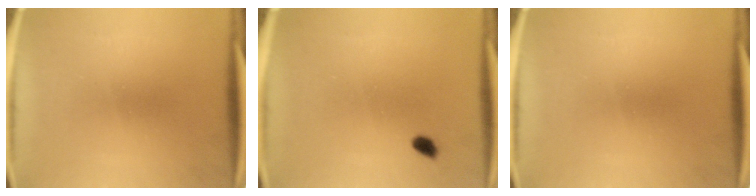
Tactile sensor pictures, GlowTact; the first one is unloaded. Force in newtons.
{"total": 1.5}
{"total": 0.0}